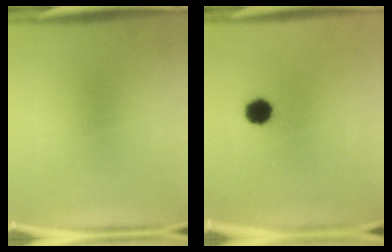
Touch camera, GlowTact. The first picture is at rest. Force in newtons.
{"total": 5.3}